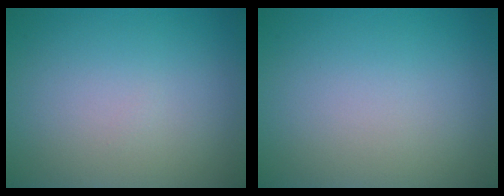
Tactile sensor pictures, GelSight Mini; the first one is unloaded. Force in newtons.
{"total": 0.0}